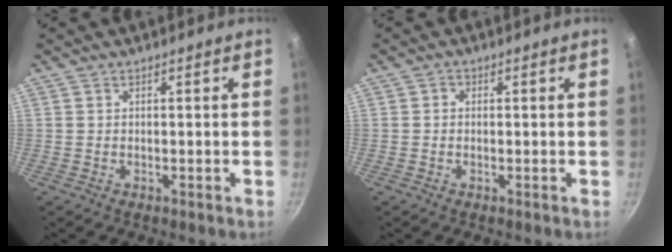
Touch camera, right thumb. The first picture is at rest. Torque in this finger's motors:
{"motor_torque": [-0.10, 0.03, -0.25, 0.07, 0.01]}